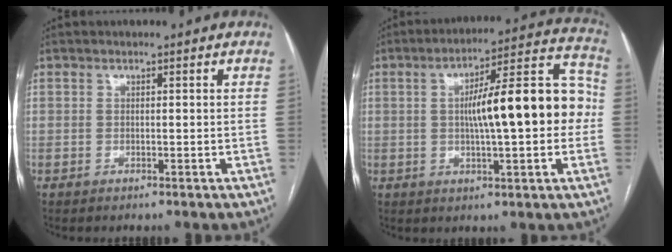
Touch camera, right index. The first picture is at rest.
{"total": 16.3, "force": [0.4, 3.4, 15.9], "torque": [-0.231, 0.043, 0.005]}